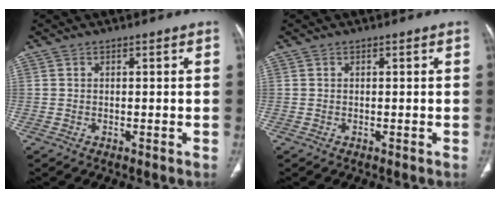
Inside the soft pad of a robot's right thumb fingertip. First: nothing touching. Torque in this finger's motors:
{"motor_torque": [-0.24, -0.05, 0.08, 0.06, 0.04]}